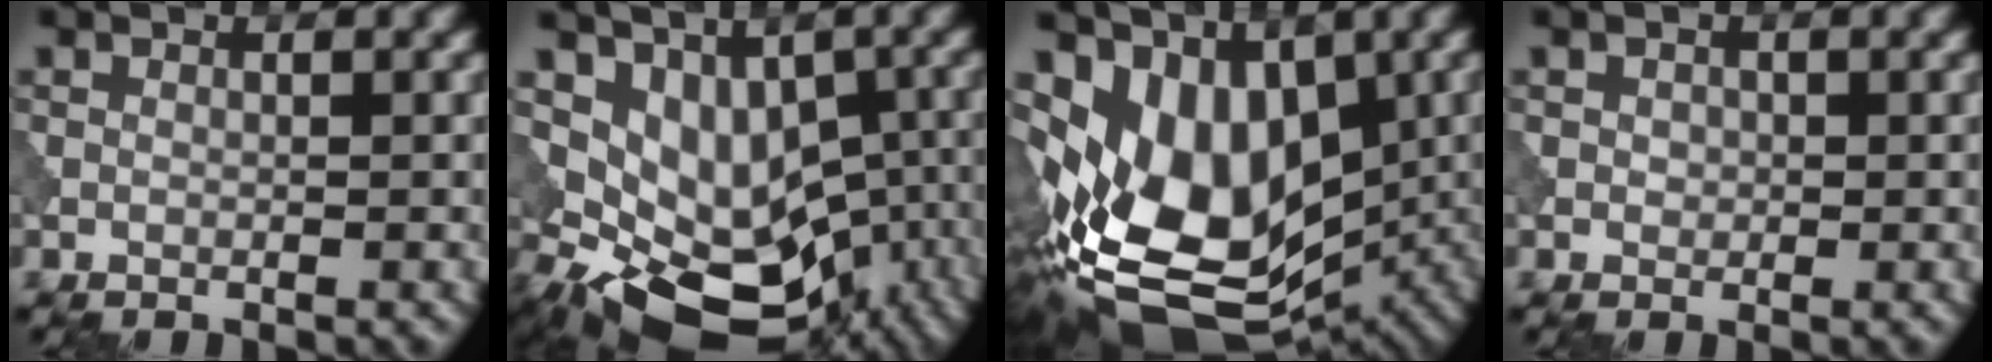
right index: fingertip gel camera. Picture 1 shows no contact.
{"total": 12.6, "force": [-4.3, 8.8, 7.9], "torque": [-0.100, -0.007, -0.022]}
{"total": 14.5, "force": [-1.4, 9.2, 11.1], "torque": [-0.170, -0.014, -0.007]}
{"total": 0.8, "force": [0.1, 0.7, 0.4], "torque": [-0.008, -0.002, 0.002]}